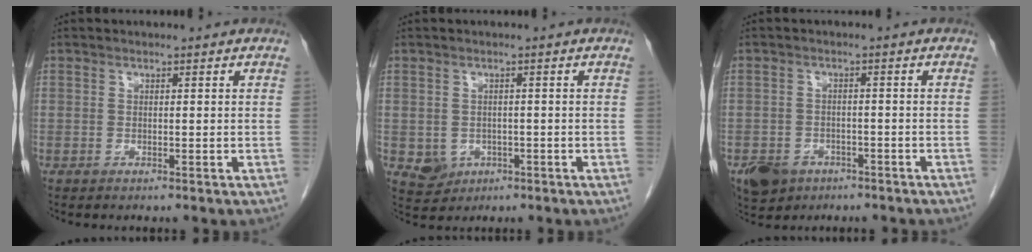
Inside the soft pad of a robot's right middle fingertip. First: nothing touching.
{"total": 3.8, "force": [-1.1, 3.4, 1.3], "torque": [-0.018, 0.002, -0.007]}
{"total": 6.4, "force": [-4.1, 4.6, 1.9], "torque": [-0.035, 0.005, -0.058]}